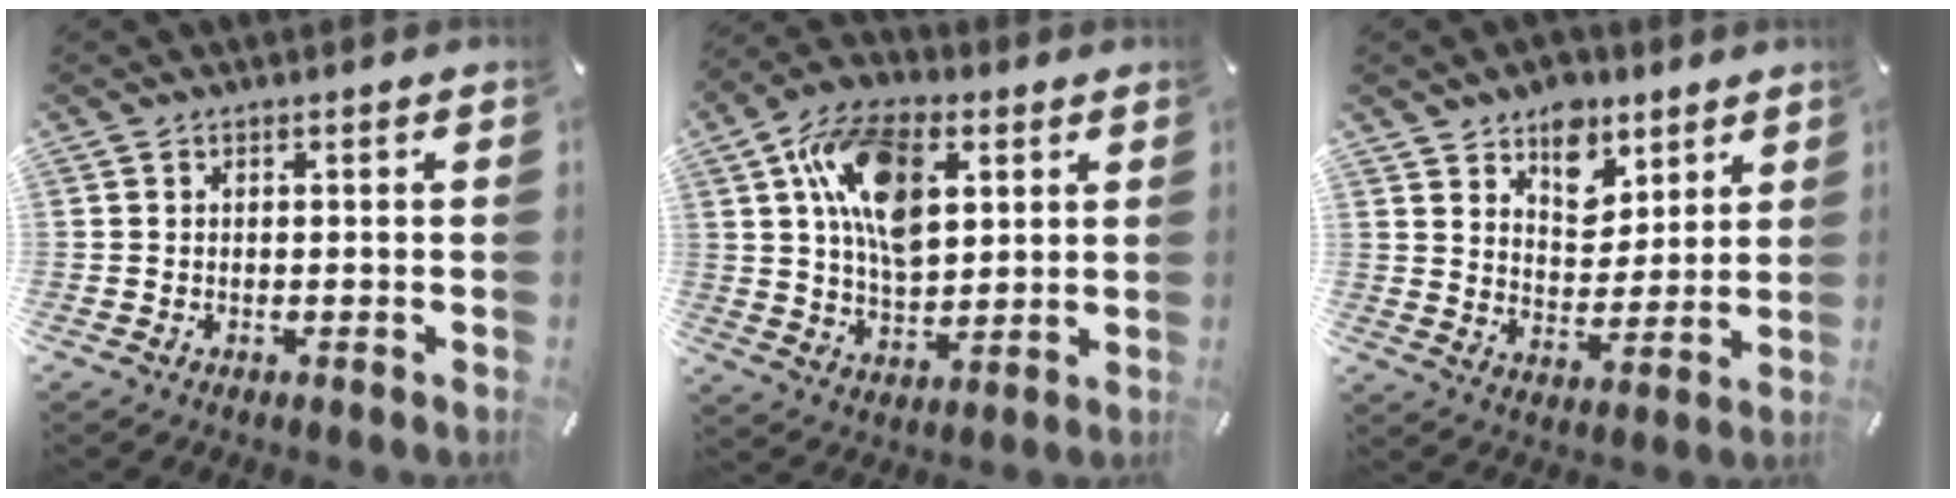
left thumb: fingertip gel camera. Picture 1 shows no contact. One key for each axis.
{"total": 16.5, "fx": 5.6, "fy": 10.3, "fz": 11.7, "tx": -0.219, "ty": 0.004, "tz": 0.100}
{"total": 10.1, "fx": 6.8, "fy": 7.1, "fz": 2.5, "tx": -0.029, "ty": -0.047, "tz": 0.123}